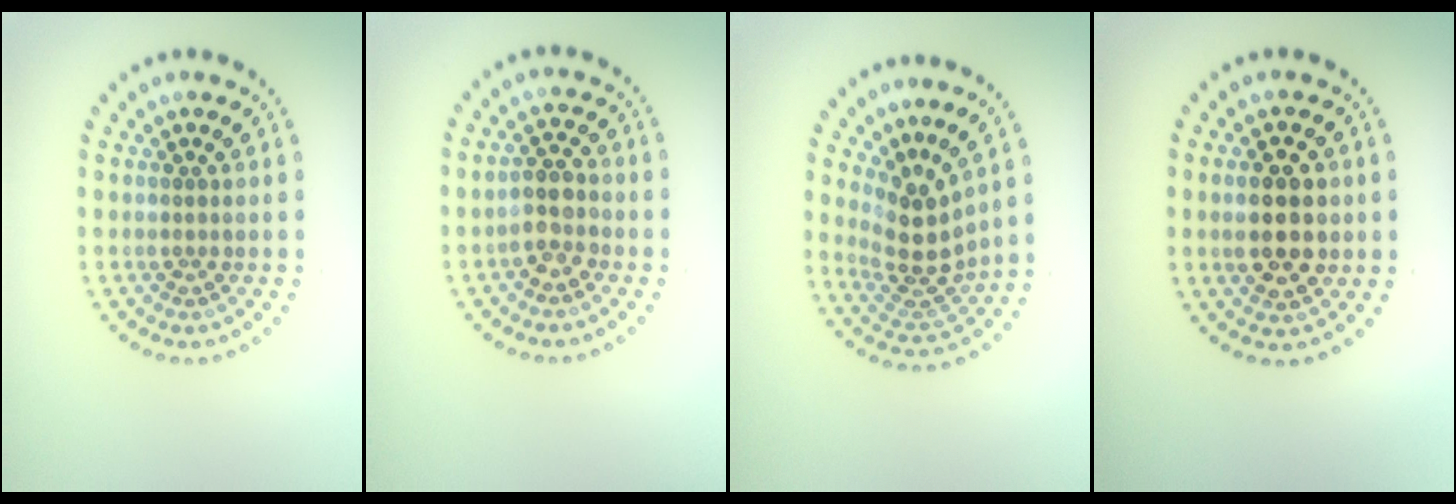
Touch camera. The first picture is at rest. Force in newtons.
{"total": 2.3, "press": 2.1, "slide": 0.8}
{"total": 3.8, "press": 3.0, "slide": 2.3}
{"total": 4.5, "press": 4.5, "slide": 0.3}